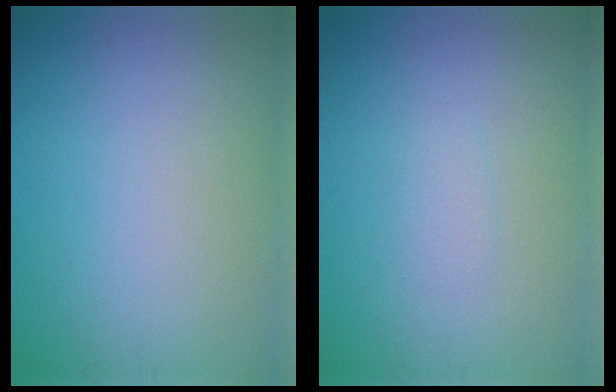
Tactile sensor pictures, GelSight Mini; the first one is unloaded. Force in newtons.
{"total": 1.0, "press": 1.0, "slide": 0.1}